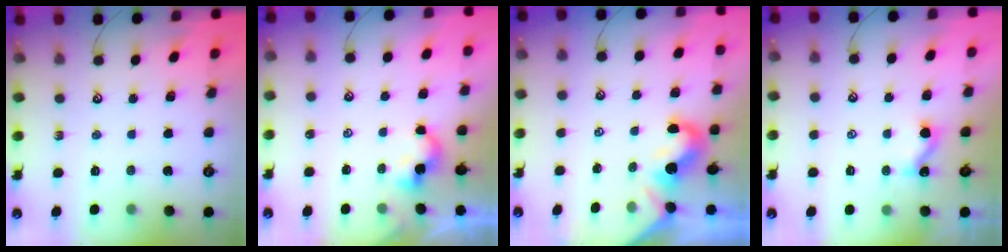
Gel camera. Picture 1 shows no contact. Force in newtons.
{"total": 0.0}
{"total": 1.5, "press": 1.3, "slide": 0.8}
{"total": 0.0}